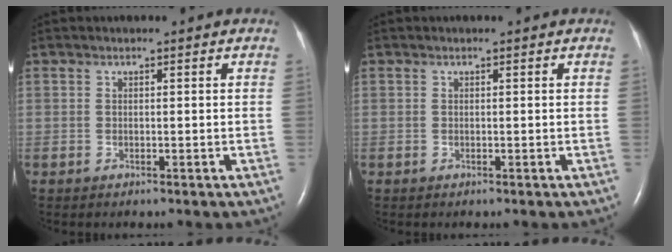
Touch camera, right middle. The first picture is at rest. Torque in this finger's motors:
{"motor_torque": [0.02, 0.03, 0.08, 0.00]}